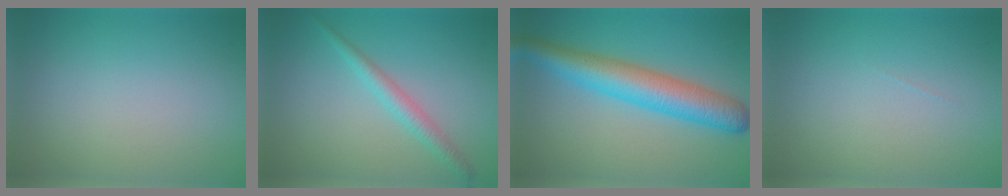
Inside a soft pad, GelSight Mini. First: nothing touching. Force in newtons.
{"total": 2.2, "press": 2.2, "slide": 0.1}
{"total": 6.8, "press": 6.8, "slide": 0.1}
{"total": 0.0}